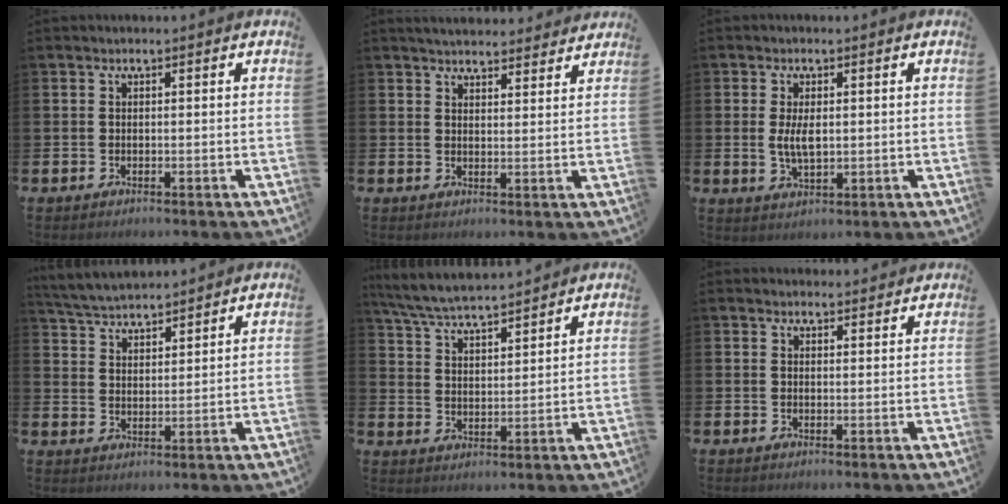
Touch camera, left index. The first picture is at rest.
{"total": 3.8, "force": [3.7, 0.6, 0.2], "torque": [-0.006, -0.023, 0.067]}
{"total": 3.8, "force": [0.5, 1.7, 3.3], "torque": [-0.056, 0.000, 0.006]}
{"total": 4.2, "force": [4.1, 0.5, 0.1], "torque": [-0.027, -0.022, 0.075]}
{"total": 6.1, "force": [5.9, 0.5, 1.2], "torque": [-0.051, -0.030, 0.107]}
{"total": 1.8, "force": [1.7, 0.5, -0.1], "torque": [0.009, -0.006, 0.030]}